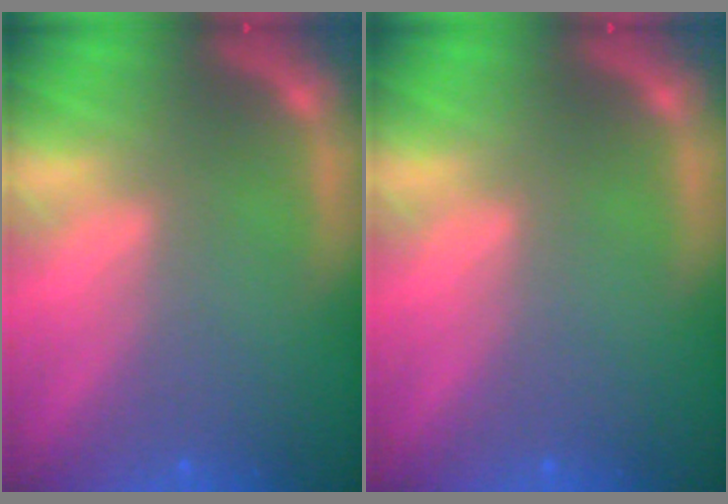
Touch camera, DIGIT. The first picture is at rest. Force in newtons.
{"total": 0.0}